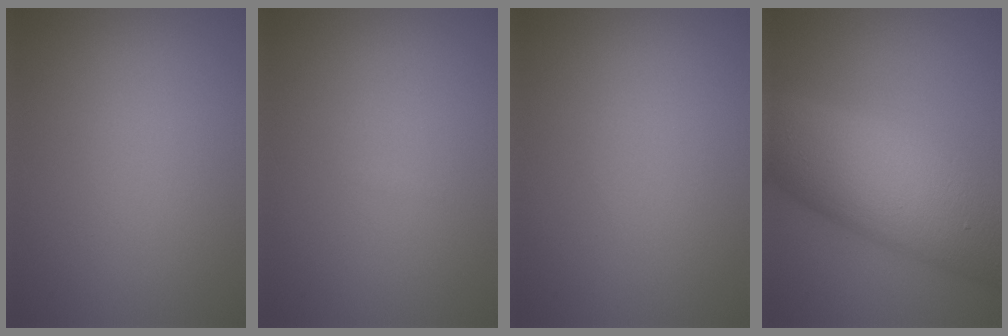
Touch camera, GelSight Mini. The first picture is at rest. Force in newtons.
{"total": 0.0}
{"total": 0.0}
{"total": 10.2, "press": 10.2, "slide": 0.1}